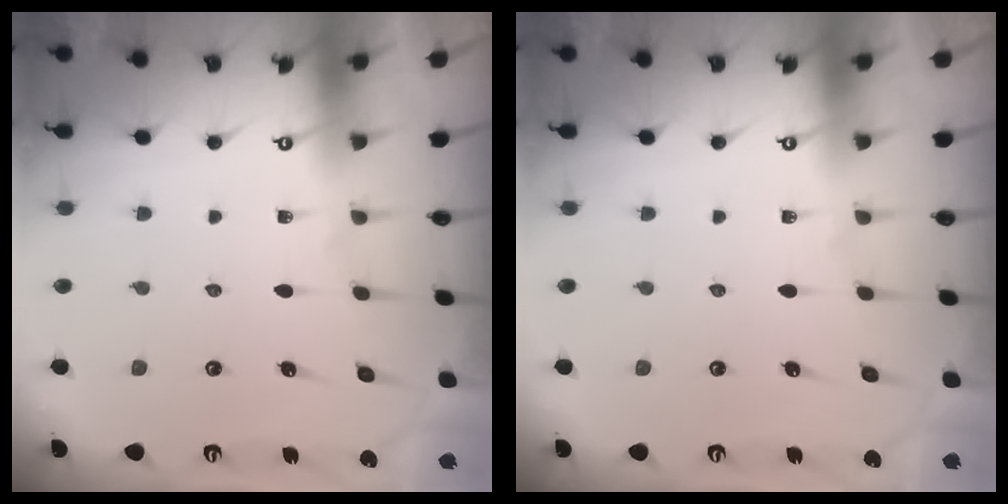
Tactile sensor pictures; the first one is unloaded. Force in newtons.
{"total": 0.0}